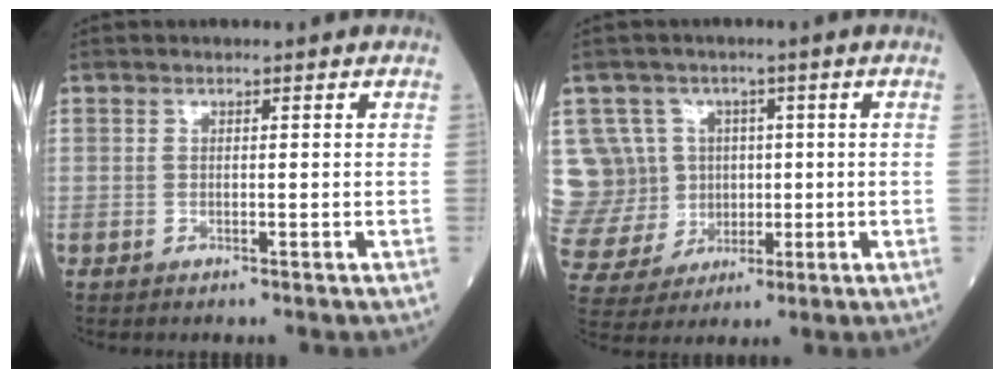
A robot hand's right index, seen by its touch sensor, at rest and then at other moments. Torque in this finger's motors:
{"motor_torque": [0.72, 0.05, 0.23, 0.06]}